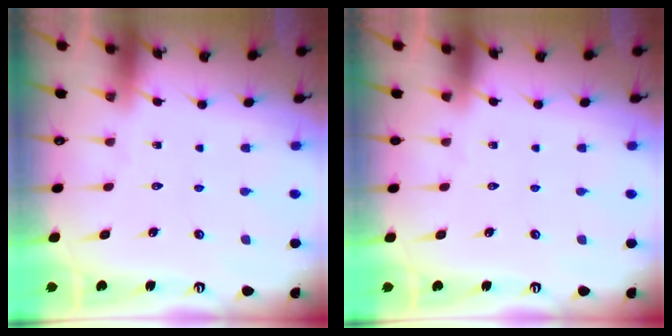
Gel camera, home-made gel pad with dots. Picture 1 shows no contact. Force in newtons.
{"total": 0.0}